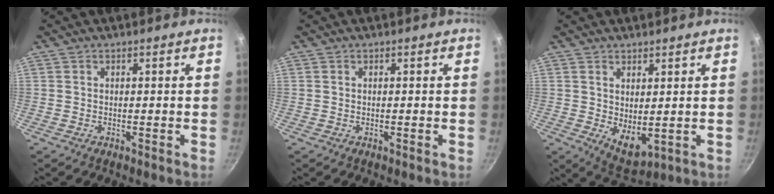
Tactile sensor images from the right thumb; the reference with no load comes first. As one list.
[{"total": 0.0}, {"total": 6.1, "force": [1.6, 3.1, 5.0], "torque": [-0.070, -0.030, 0.040]}]